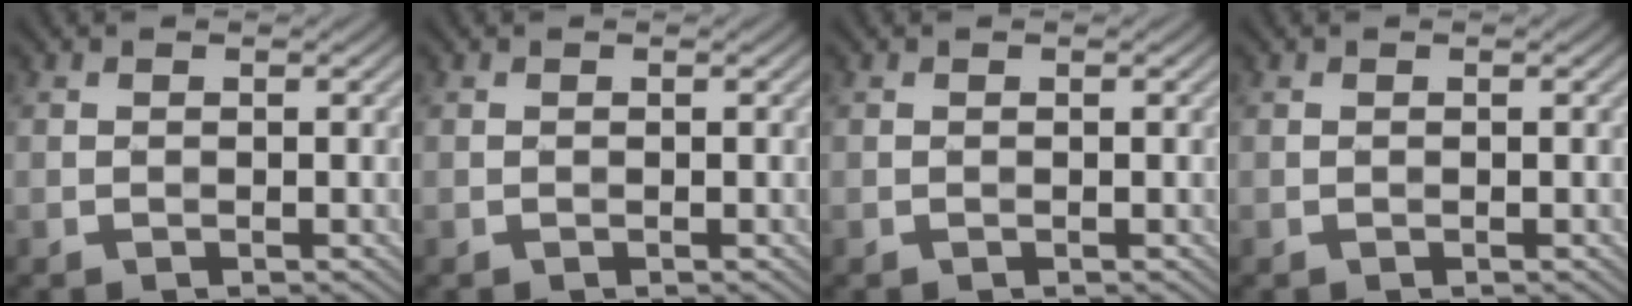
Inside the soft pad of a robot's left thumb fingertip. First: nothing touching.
{"total": 0.0}
{"total": 0.0}
{"total": 0.0}